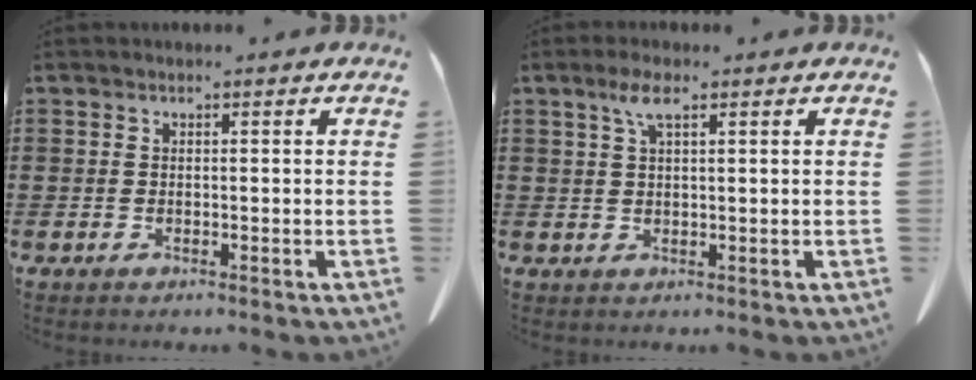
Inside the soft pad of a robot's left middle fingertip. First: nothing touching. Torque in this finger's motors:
{"motor_torque": [0.72, 0.17, 0.05, 0.05]}